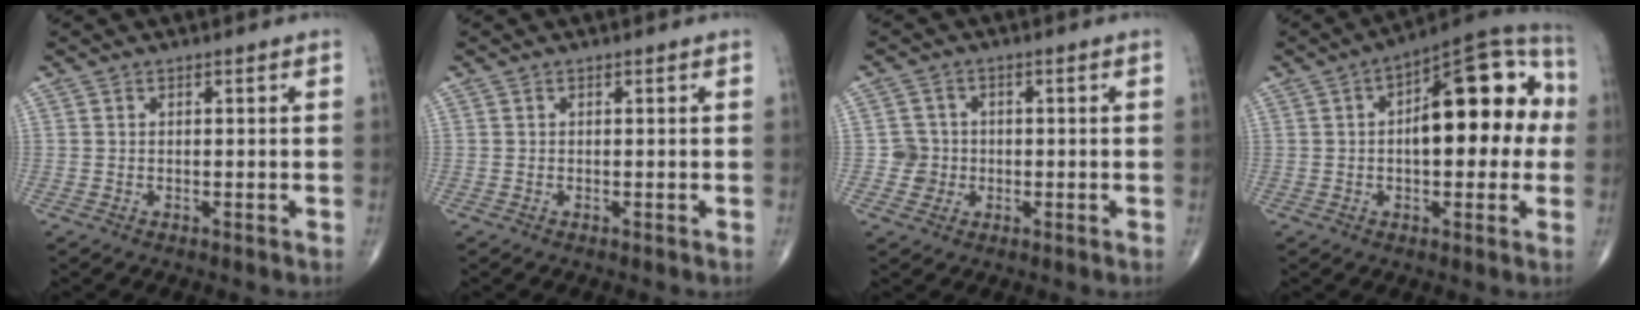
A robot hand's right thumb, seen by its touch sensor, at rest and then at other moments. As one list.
[{"total": 0.0}, {"total": 3.4, "force": [-0.5, 3.4, 0.2], "torque": [0.022, 0.010, -0.013]}, {"total": 19.0, "force": [1.8, 8.7, 16.8], "torque": [-0.198, 0.039, 0.015]}]